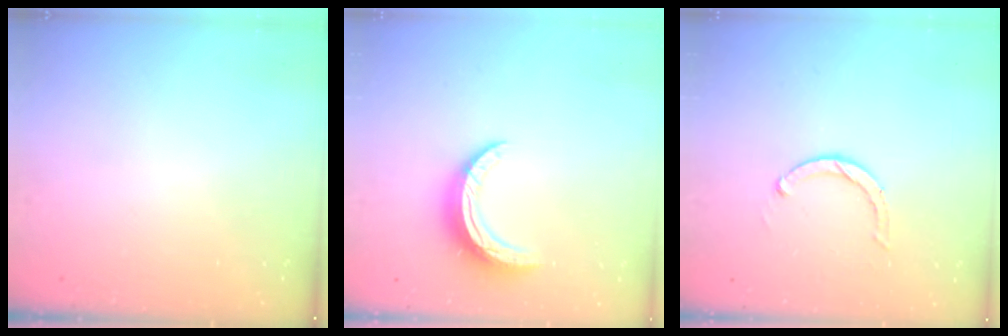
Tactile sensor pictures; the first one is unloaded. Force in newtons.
{"total": 10.1, "press": 10.1, "slide": 0.1}
{"total": 3.0, "press": 2.9, "slide": 0.5}